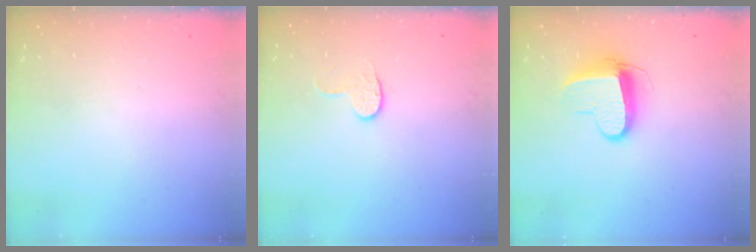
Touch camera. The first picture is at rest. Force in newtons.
{"total": 3.6, "press": 3.6, "slide": 0.4}
{"total": 9.6, "press": 9.5, "slide": 0.9}